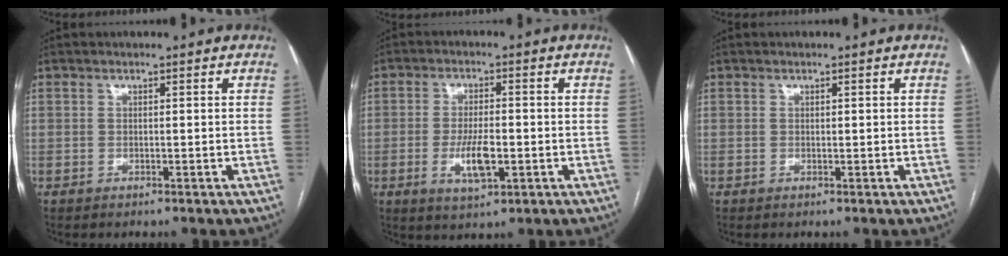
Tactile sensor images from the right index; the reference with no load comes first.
{"total": 6.3, "force": [-1.6, 1.9, 5.8], "torque": [-0.112, -0.007, -0.024]}
{"total": 0.0}